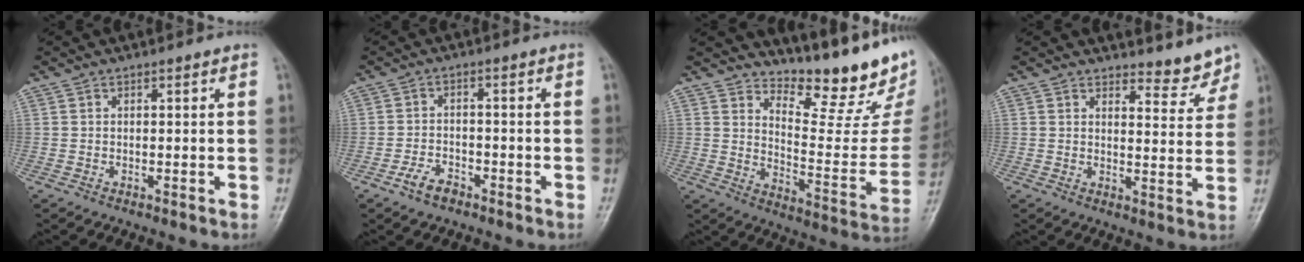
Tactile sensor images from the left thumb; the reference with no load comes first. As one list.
[{"total": 3.8, "force": [-2.6, 2.0, 2.0], "torque": [-0.037, 0.017, -0.046]}, {"total": 17.6, "force": [14.7, 4.3, 8.6], "torque": [-0.083, -0.140, 0.203]}, {"total": 5.4, "force": [5.1, 1.6, 0.6], "torque": [0.011, -0.052, 0.060]}]